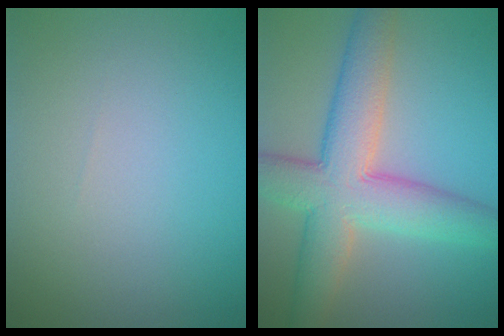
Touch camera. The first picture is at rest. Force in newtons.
{"total": 8.5, "press": 8.5, "slide": 0.3}